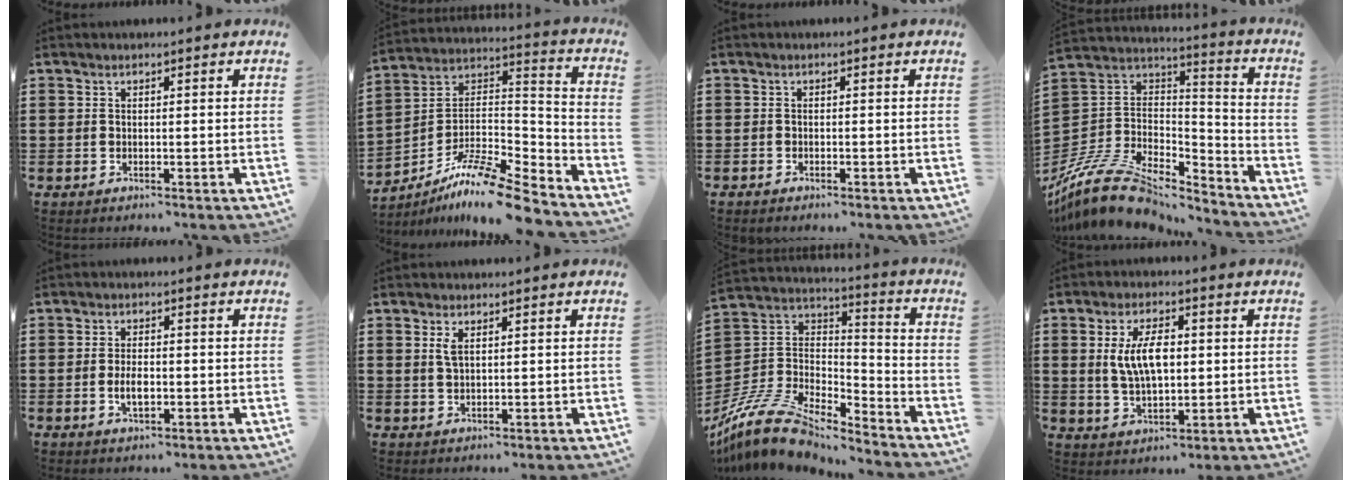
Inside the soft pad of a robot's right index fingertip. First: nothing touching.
{"total": 10.7, "force": [-8.9, 1.4, 5.8], "torque": [-0.104, 0.010, -0.177]}
{"total": 0.6, "force": [-0.6, 0.2, 0.1], "torque": [-0.003, 0.000, -0.012]}
{"total": 11.5, "force": [-8.7, 5.1, 5.6], "torque": [-0.133, 0.014, -0.169]}
{"total": 3.3, "force": [-0.7, 1.5, 2.9], "torque": [-0.063, -0.002, -0.013]}
{"total": 2.0, "force": [0.8, 0.8, 1.6], "torque": [-0.036, 0.004, 0.013]}
{"total": 10.5, "force": [-9.0, 3.5, 4.1], "torque": [-0.110, 0.007, -0.187]}
{"total": 7.3, "force": [0.8, 3.4, 6.4], "torque": [-0.127, 0.005, 0.009]}